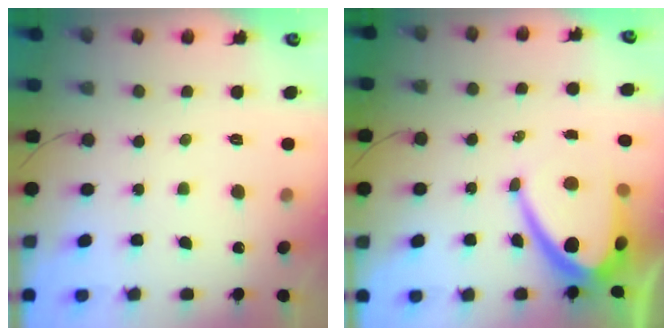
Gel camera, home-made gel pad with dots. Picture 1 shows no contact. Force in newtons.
{"total": 11.8, "press": 11.8, "slide": 0.8}